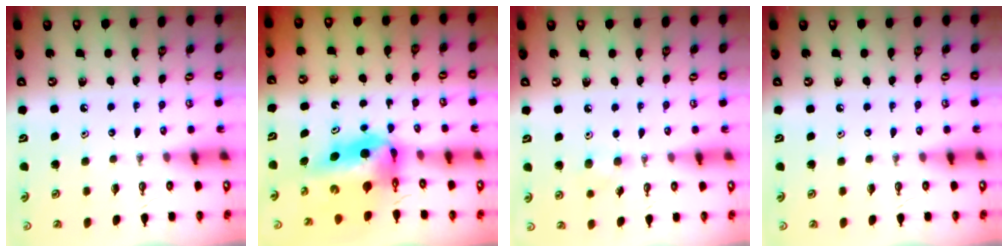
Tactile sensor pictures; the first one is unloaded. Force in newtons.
{"total": 8.4, "press": 8.3, "slide": 1.5}
{"total": 6.4, "press": 6.3, "slide": 1.0}
{"total": 0.0}